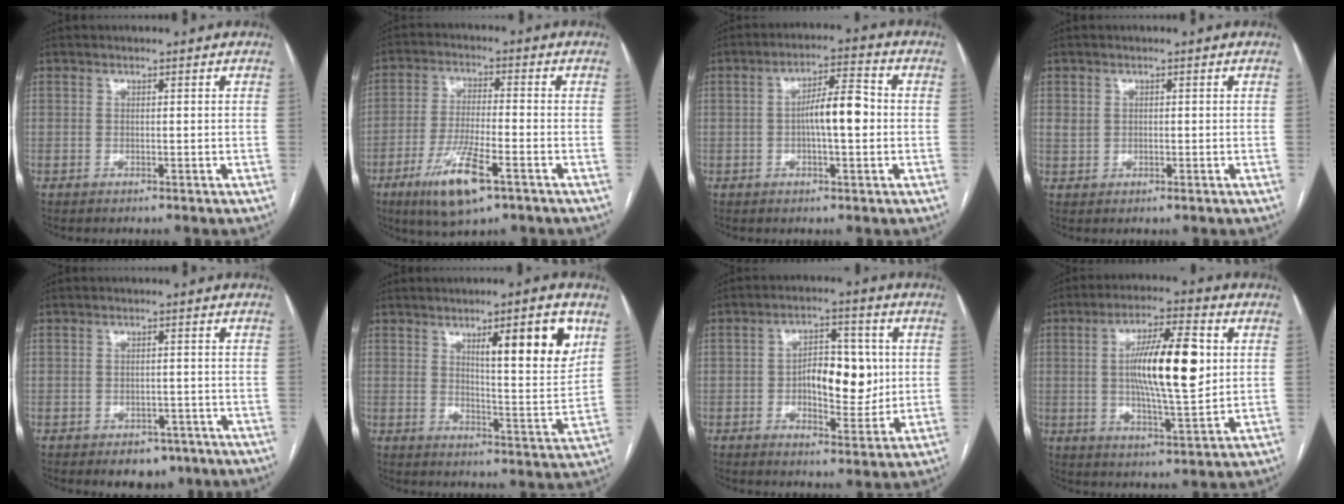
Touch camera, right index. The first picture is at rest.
{"total": 10.7, "force": [-5.7, 2.0, 8.8], "torque": [-0.174, -0.020, -0.097]}
{"total": 7.1, "force": [-0.4, 1.6, 6.9], "torque": [-0.121, 0.018, -0.009]}
{"total": 1.8, "force": [0.4, 1.5, 1.0], "torque": [-0.024, 0.005, 0.013]}
{"total": 4.4, "force": [-3.0, 2.8, 1.7], "torque": [-0.012, 0.006, -0.033]}
{"total": 11.8, "force": [5.6, 1.5, 10.3], "torque": [-0.144, -0.010, 0.081]}
{"total": 9.3, "force": [0.2, 4.5, 8.2], "torque": [-0.125, 0.013, 0.007]}
{"total": 13.8, "force": [1.9, 2.6, 13.5], "torque": [-0.231, 0.007, 0.030]}